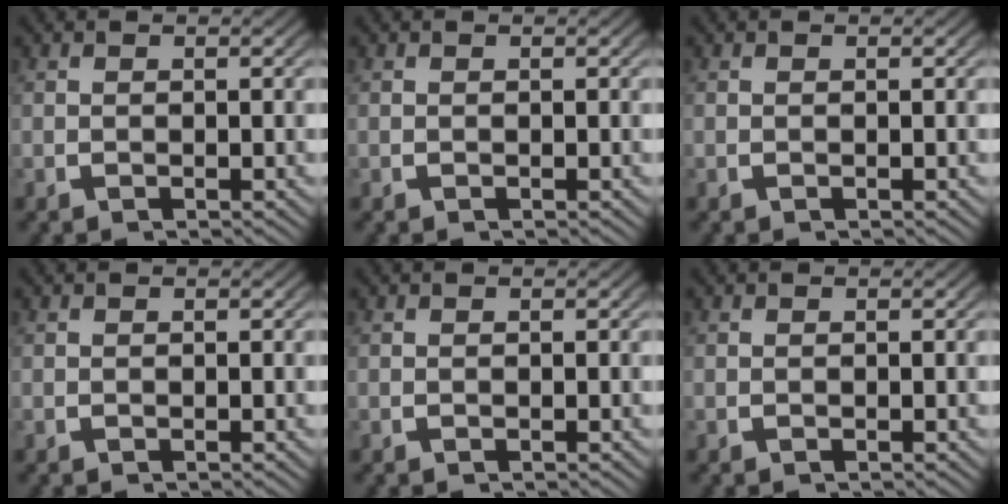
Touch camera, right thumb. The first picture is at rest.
{"total": 0.0}
{"total": 0.0}
{"total": 0.0}
{"total": 0.0}
{"total": 0.0}